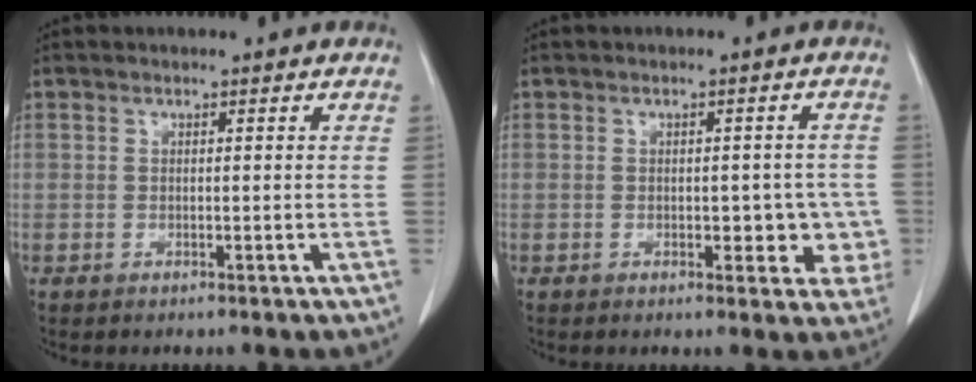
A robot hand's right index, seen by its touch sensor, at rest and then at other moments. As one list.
[{"total": 5.2, "force": [-1.2, 2.8, 4.3], "torque": [-0.033, 0.012, -0.012]}]